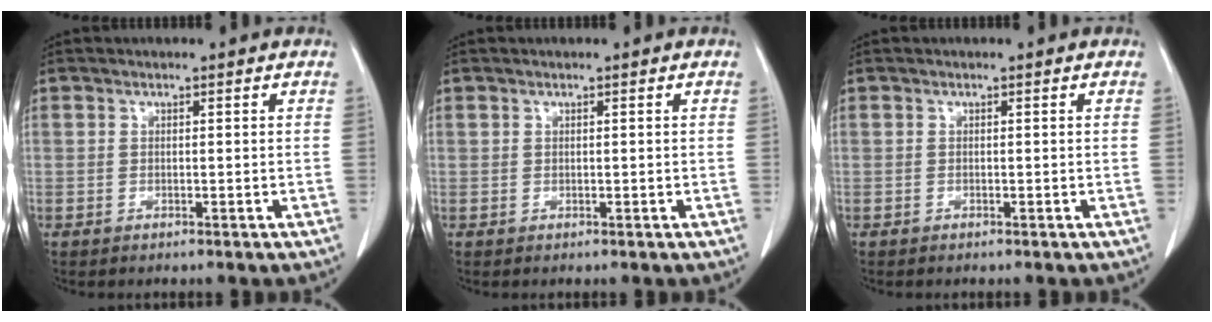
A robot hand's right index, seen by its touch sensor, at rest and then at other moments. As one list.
[{"total": 0.0}, {"total": 0.0}]